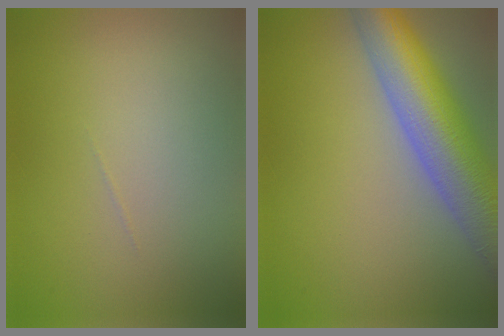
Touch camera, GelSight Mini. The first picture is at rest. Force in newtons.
{"total": 10.6, "press": 10.5, "slide": 0.6}